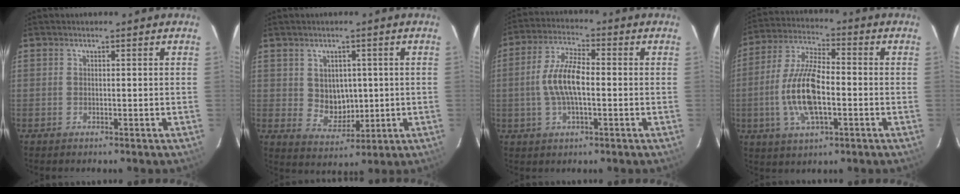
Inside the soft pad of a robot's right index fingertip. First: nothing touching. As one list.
[{"total": 6.4, "force": [0.9, 5.5, 3.2], "torque": [-0.055, 0.002, 0.032]}, {"total": 9.1, "force": [-0.8, 3.5, 8.4], "torque": [-0.171, 0.010, -0.015]}, {"total": 13.8, "force": [-2.8, 5.4, 12.4], "torque": [-0.259, 0.001, -0.053]}]